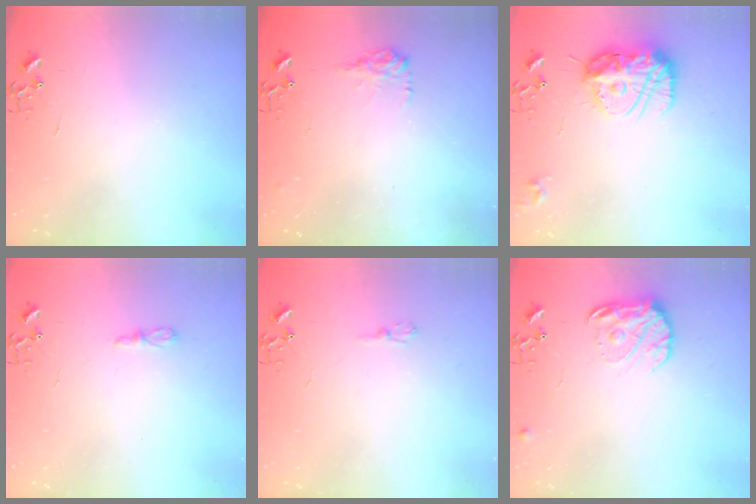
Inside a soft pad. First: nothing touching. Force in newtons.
{"total": 9.2, "press": 9.2, "slide": 0.4}
{"total": 14.9, "press": 14.8, "slide": 1.2}
{"total": 4.5, "press": 4.5, "slide": 0.5}
{"total": 4.8, "press": 4.8, "slide": 0.5}
{"total": 12.7, "press": 12.6, "slide": 0.7}